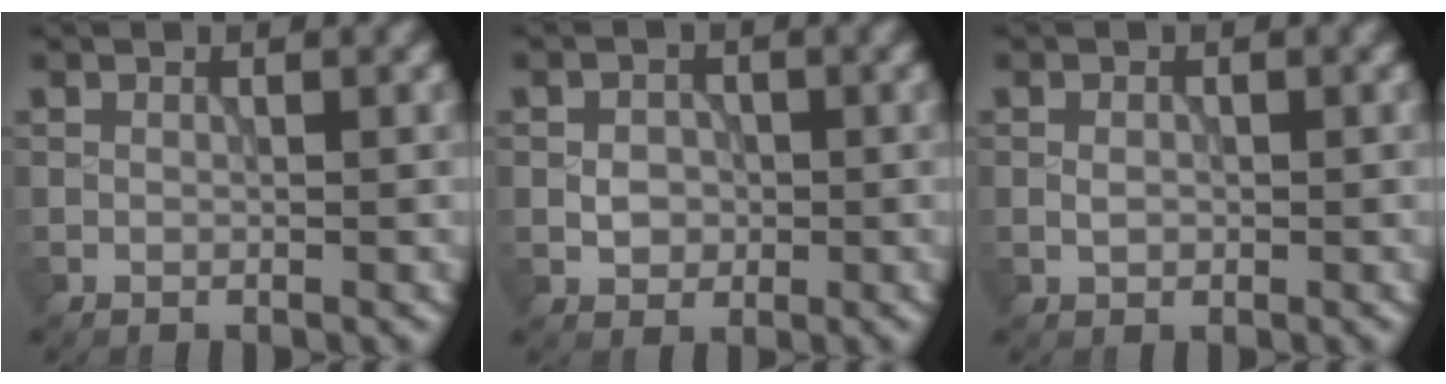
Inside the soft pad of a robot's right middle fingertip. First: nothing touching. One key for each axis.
{"total": 2.0, "fx": -0.3, "fy": 1.7, "fz": 0.9, "tx": -0.011, "ty": 0.000, "tz": -0.008}
{"total": 1.1, "fx": -0.1, "fy": 0.8, "fz": 0.7, "tx": -0.014, "ty": 0.000, "tz": -0.003}